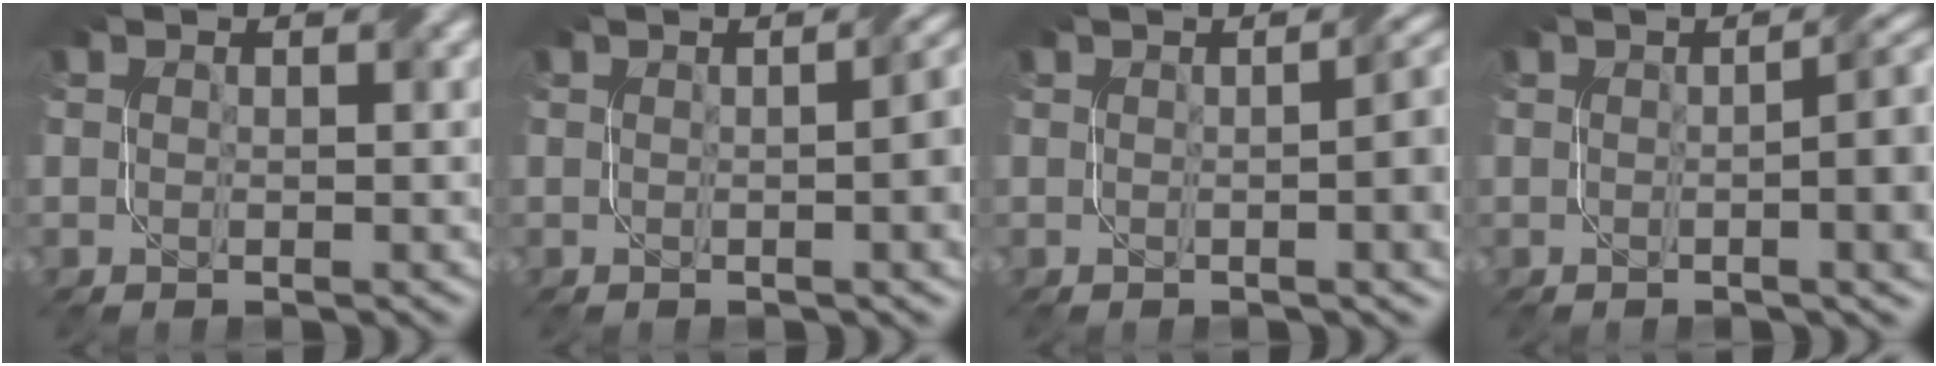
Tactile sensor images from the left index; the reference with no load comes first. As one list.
[{"total": 5.6, "force": [0.0, 2.0, 5.2], "torque": [-0.032, 0.011, 0.000]}, {"total": 6.8, "force": [-0.1, 2.5, 6.3], "torque": [-0.038, 0.013, -0.002]}, {"total": 8.6, "force": [-0.1, 3.1, 8.0], "torque": [-0.058, 0.016, -0.007]}]